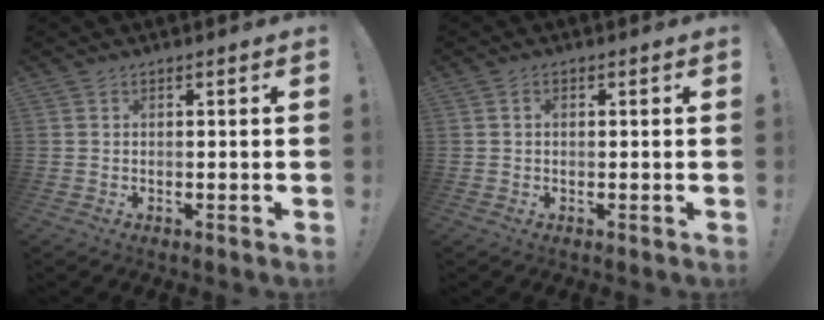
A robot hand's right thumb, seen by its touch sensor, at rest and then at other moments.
{"total": 0.8, "force": [0.1, 0.6, 0.6], "torque": [-0.016, 0.005, 0.001]}